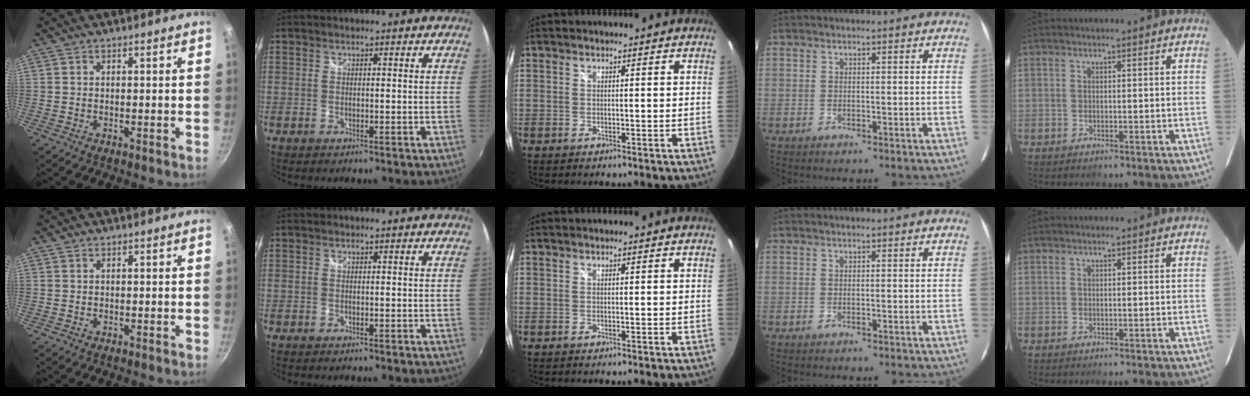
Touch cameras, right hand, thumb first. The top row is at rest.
{}